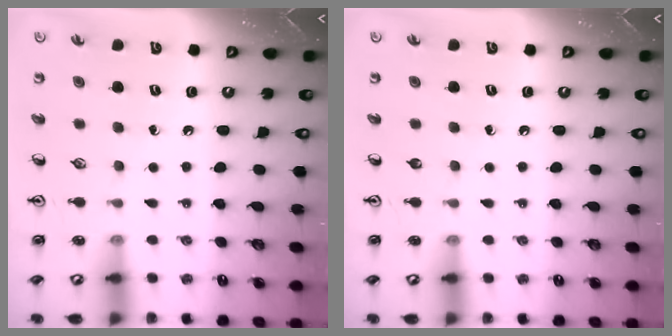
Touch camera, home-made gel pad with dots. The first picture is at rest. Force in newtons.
{"total": 0.0}